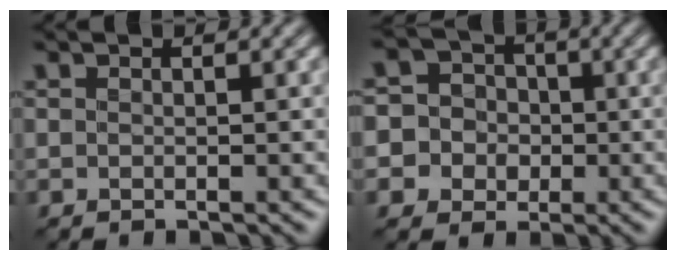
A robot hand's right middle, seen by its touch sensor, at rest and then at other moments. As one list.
[{"total": 8.2, "force": [-1.4, 7.9, 1.7], "torque": [-0.040, 0.014, -0.041]}]